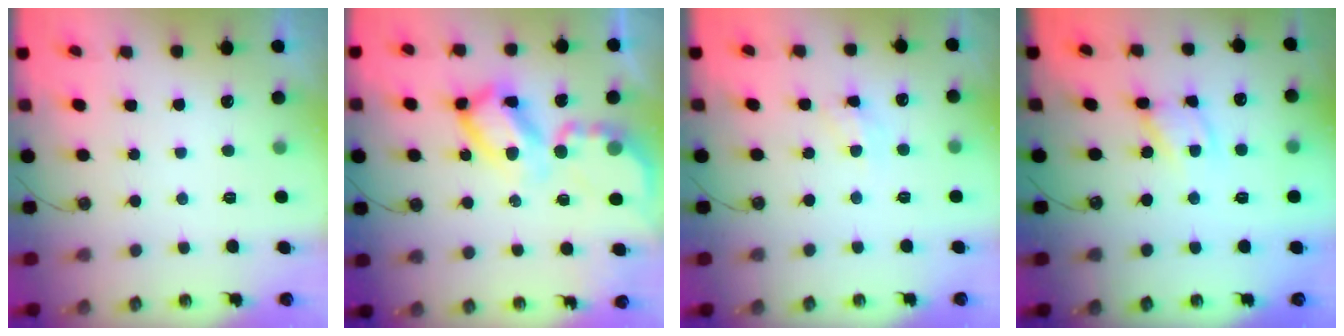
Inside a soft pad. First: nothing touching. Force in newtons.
{"total": 18.0, "press": 18.0, "slide": 1.5}
{"total": 5.9, "press": 5.9, "slide": 0.4}
{"total": 7.5, "press": 7.4, "slide": 0.5}